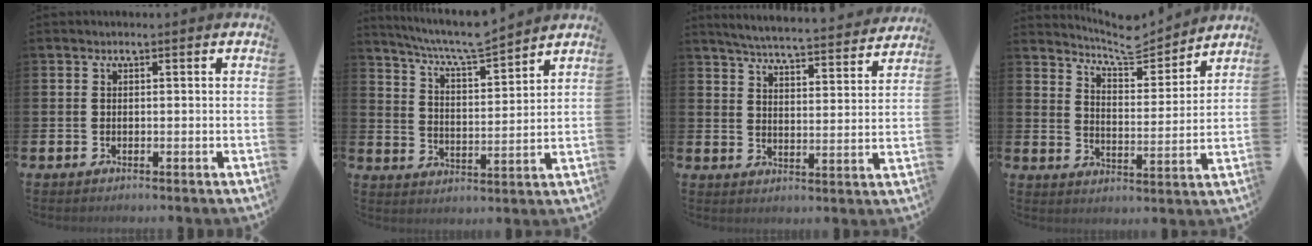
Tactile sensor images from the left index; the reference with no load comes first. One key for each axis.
{"total": 7.4, "fx": 7.0, "fy": 0.3, "fz": 2.3, "tx": -0.074, "ty": -0.044, "tz": 0.123}
{"total": 5.6, "fx": 5.4, "fy": 0.2, "fz": 1.3, "tx": -0.045, "ty": -0.044, "tz": 0.092}
{"total": 6.7, "fx": 6.4, "fy": 1.4, "fz": 1.4, "tx": -0.045, "ty": -0.049, "tz": 0.107}